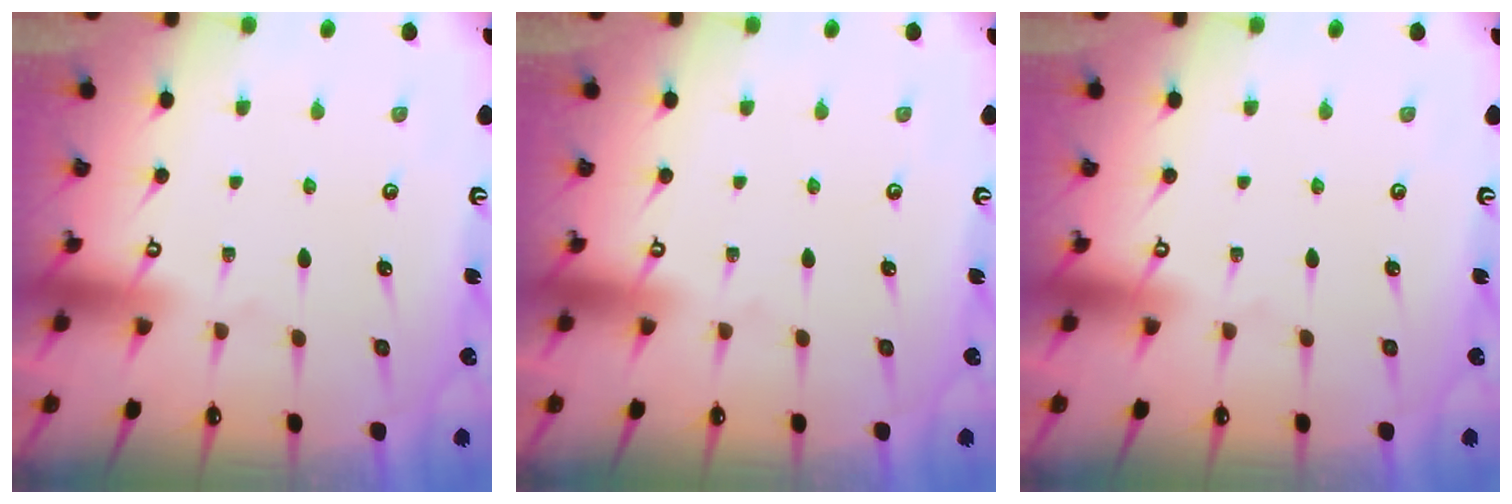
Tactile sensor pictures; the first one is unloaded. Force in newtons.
{"total": 0.0}
{"total": 0.0}